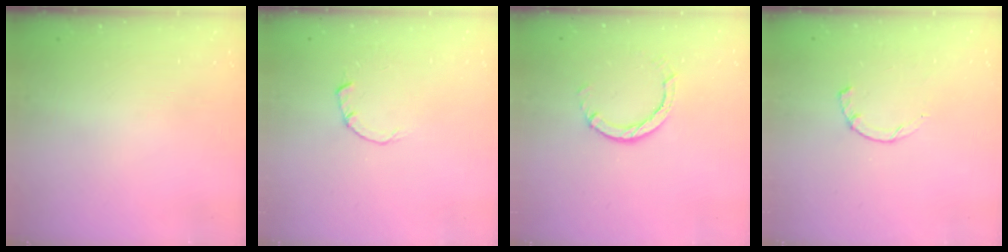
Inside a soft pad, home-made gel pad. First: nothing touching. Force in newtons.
{"total": 1.8, "press": 1.7, "slide": 0.3}
{"total": 2.9, "press": 2.9, "slide": 0.5}
{"total": 2.3, "press": 2.3, "slide": 0.4}